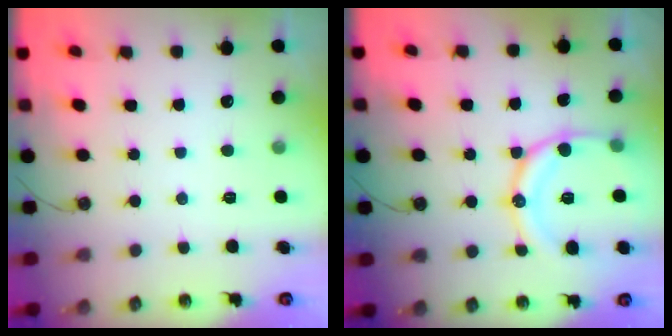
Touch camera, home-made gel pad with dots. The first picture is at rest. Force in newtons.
{"total": 14.2, "press": 14.2, "slide": 0.7}